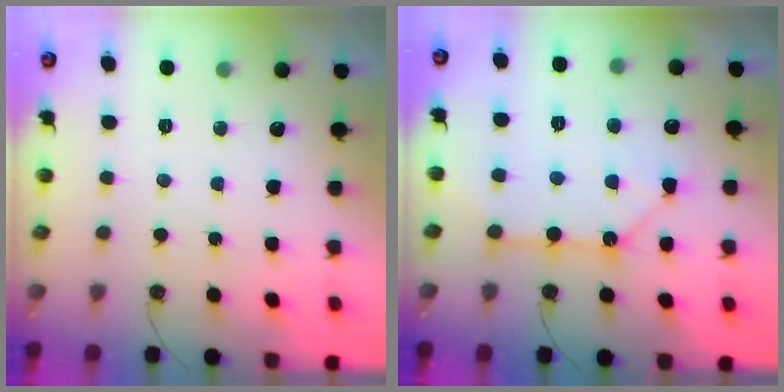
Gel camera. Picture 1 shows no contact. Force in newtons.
{"total": 10.9, "press": 10.9, "slide": 1.0}